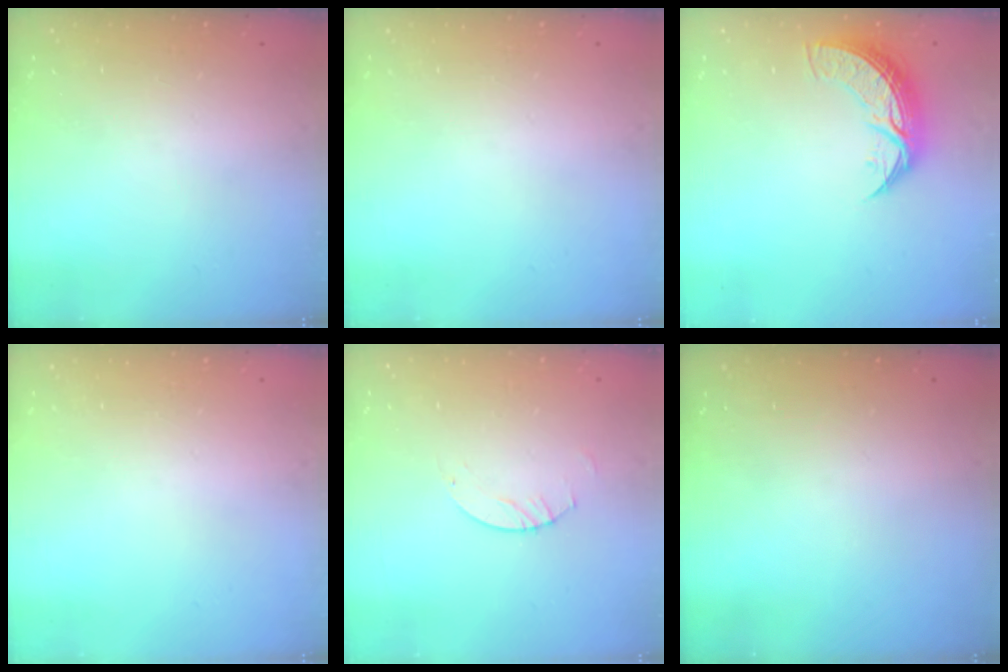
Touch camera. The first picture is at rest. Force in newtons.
{"total": 0.0}
{"total": 7.9, "press": 7.9, "slide": 0.6}
{"total": 0.0}
{"total": 2.0, "press": 2.0, "slide": 0.2}
{"total": 0.0}